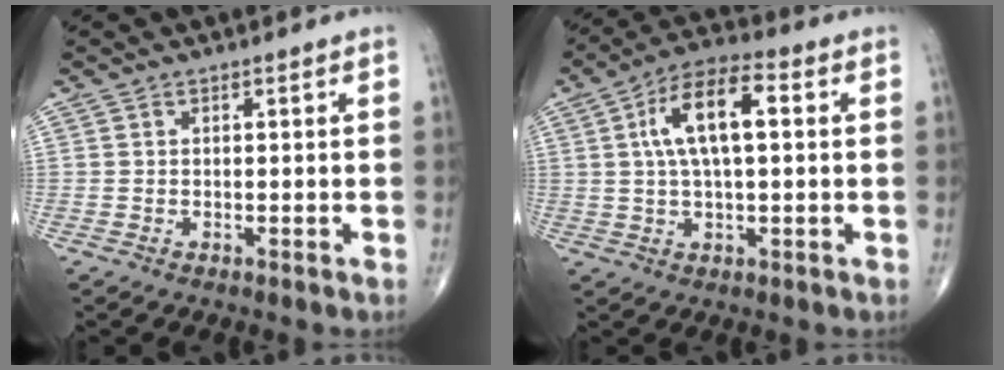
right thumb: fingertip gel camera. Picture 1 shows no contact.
{"total": 11.7, "force": [2.3, 4.8, 10.4], "torque": [-0.190, 0.022, 0.034]}